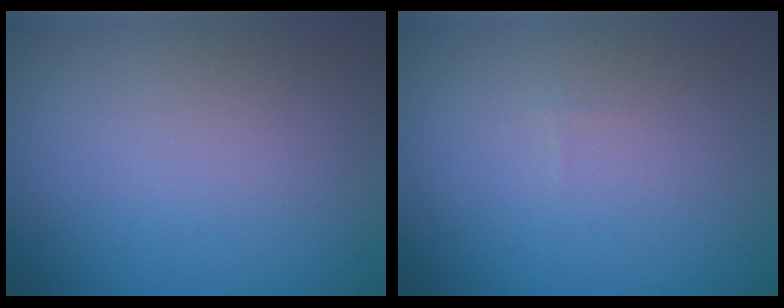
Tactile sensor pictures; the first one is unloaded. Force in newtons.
{"total": 0.0}